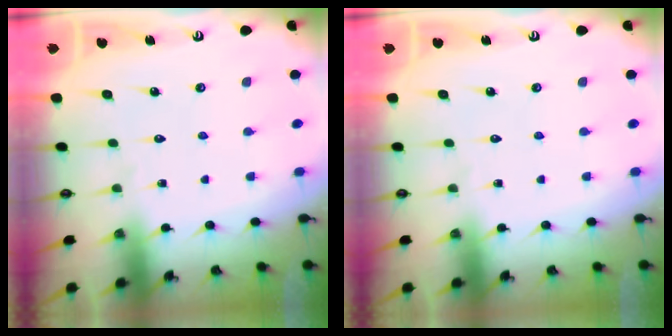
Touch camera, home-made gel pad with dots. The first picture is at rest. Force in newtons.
{"total": 0.0}